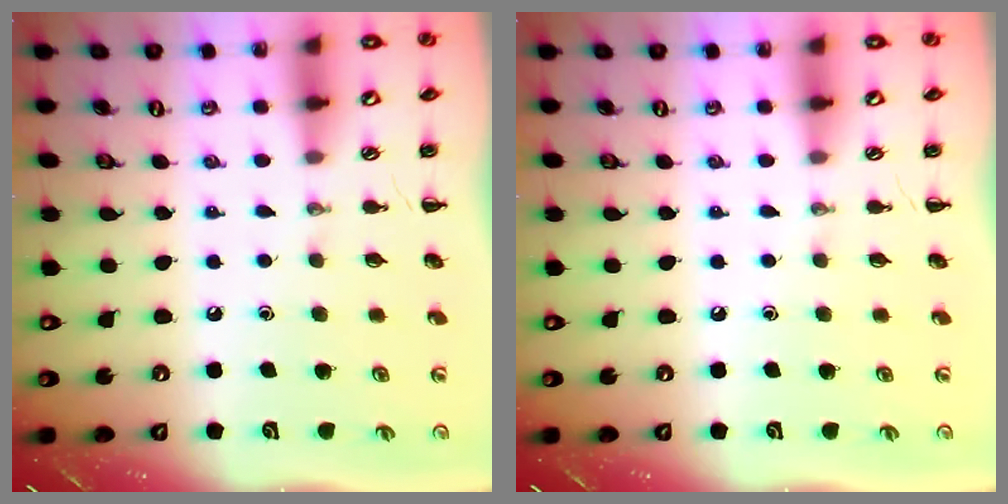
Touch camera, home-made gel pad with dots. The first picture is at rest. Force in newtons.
{"total": 0.0}